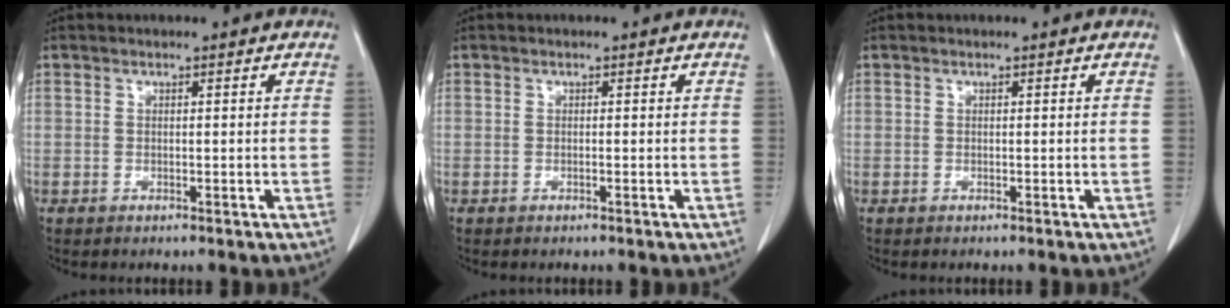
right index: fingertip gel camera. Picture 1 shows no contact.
{"total": 0.0}
{"total": 0.0}